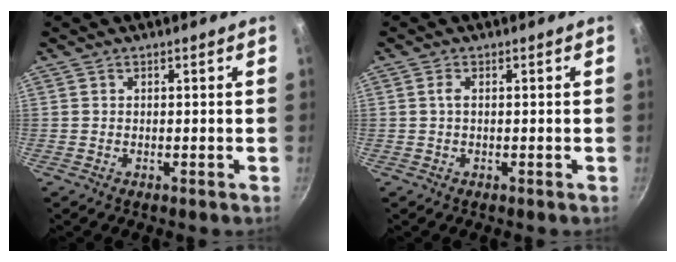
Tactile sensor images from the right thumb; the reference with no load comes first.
{"total": 1.1, "force": [0.0, 0.4, 1.0], "torque": [-0.024, 0.003, -0.001]}